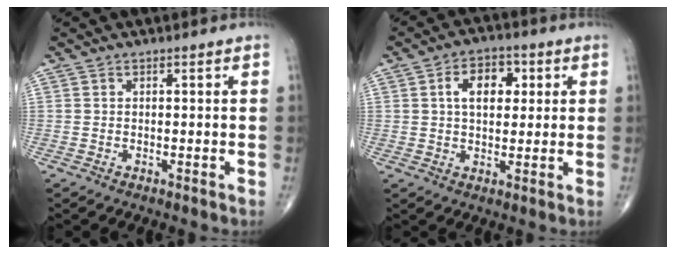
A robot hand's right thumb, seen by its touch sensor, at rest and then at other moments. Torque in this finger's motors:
{"motor_torque": [-0.11, 0.19, 0.38, 0.22, 0.18]}